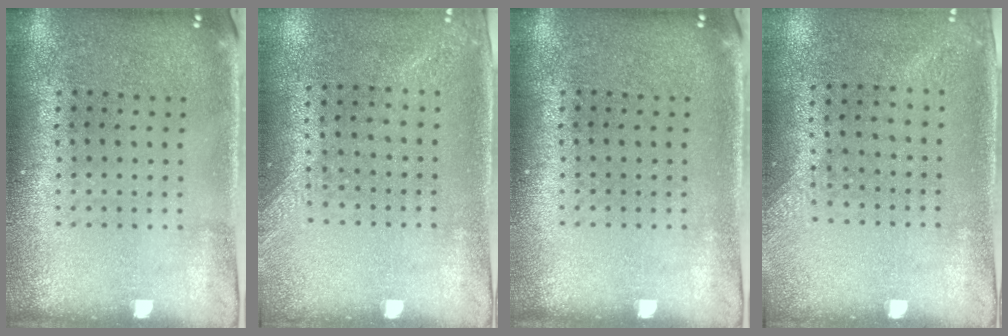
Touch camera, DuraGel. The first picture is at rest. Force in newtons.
{"total": 1.3, "press": 1.1, "slide": 0.6}
{"total": 0.0}
{"total": 1.3, "press": 1.0, "slide": 0.8}